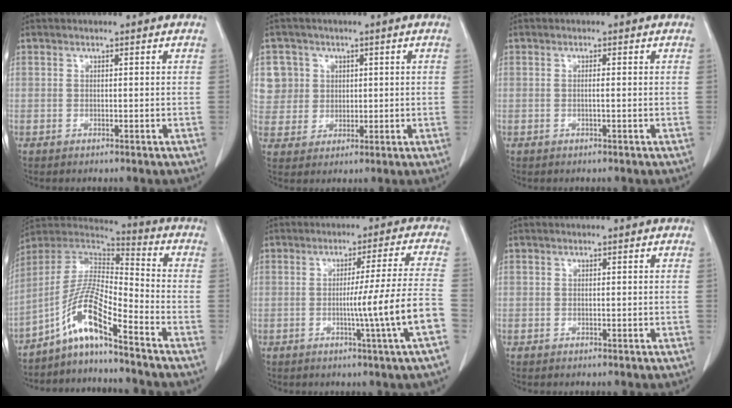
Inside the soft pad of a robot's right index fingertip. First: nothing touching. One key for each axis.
{"total": 6.8, "fx": 2.2, "fy": 6.4, "fz": 0.1, "tx": 0.007, "ty": 0.015, "tz": 0.051}
{"total": 0.8, "fx": -0.1, "fy": -0.1, "fz": 0.8, "tx": -0.015, "ty": 0.000, "tz": -0.002}
{"total": 10.7, "fx": -7.4, "fy": 0.5, "fz": 7.7, "tx": -0.160, "ty": 0.015, "tz": -0.139}
{"total": 10.2, "fx": -2.8, "fy": -2.6, "fz": 9.4, "tx": -0.137, "ty": -0.015, "tz": -0.044}
{"total": 0.0}